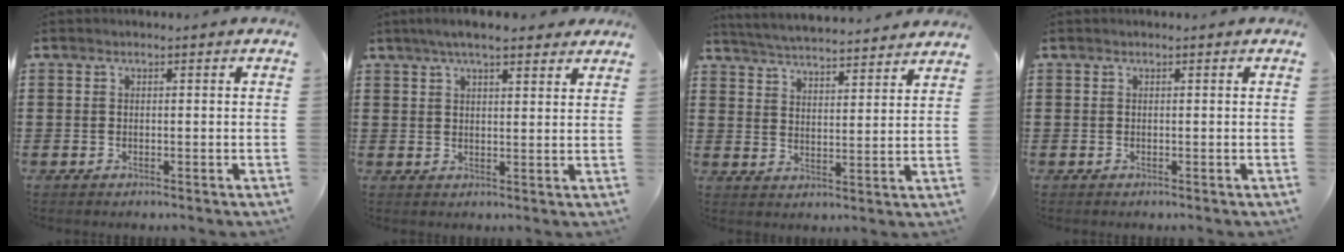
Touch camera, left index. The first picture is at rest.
{"total": 5.5, "force": [4.3, 1.1, 3.2], "torque": [-0.070, 0.002, 0.078]}
{"total": 4.5, "force": [4.4, -0.5, 0.5], "torque": [-0.031, -0.035, 0.074]}
{"total": 0.0}